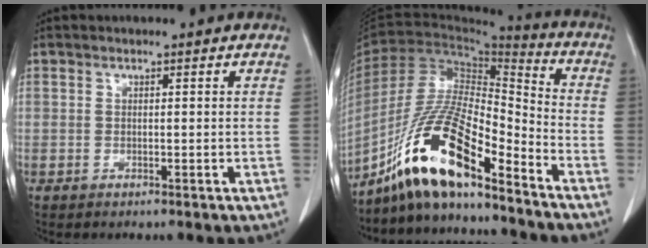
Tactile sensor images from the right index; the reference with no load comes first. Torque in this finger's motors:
{"motor_torque": [1.53, -0.61, 0.73, 0.21]}